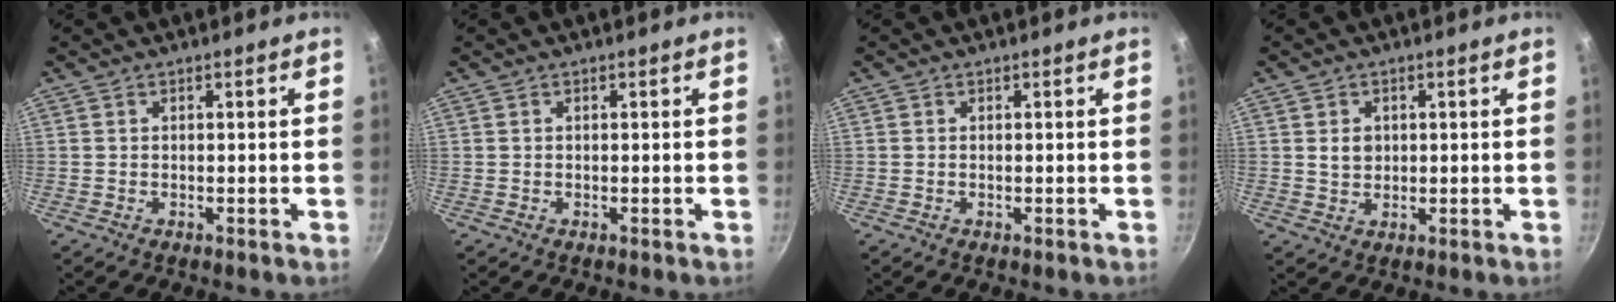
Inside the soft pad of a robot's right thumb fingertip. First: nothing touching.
{"total": 0.0}
{"total": 0.0}
{"total": 3.0, "force": [0.6, 2.5, 1.7], "torque": [-0.016, 0.000, 0.011]}